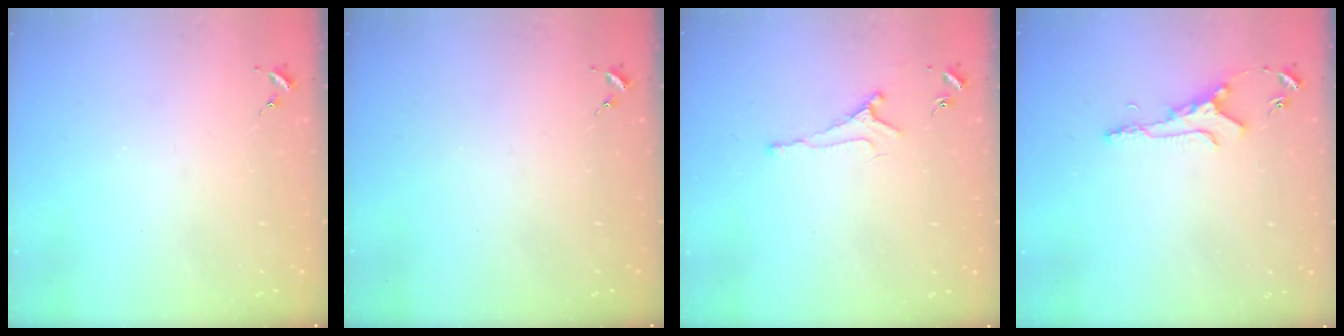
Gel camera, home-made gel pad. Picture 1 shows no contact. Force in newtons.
{"total": 0.0}
{"total": 5.8, "press": 5.7, "slide": 0.8}
{"total": 5.8, "press": 5.7, "slide": 0.7}